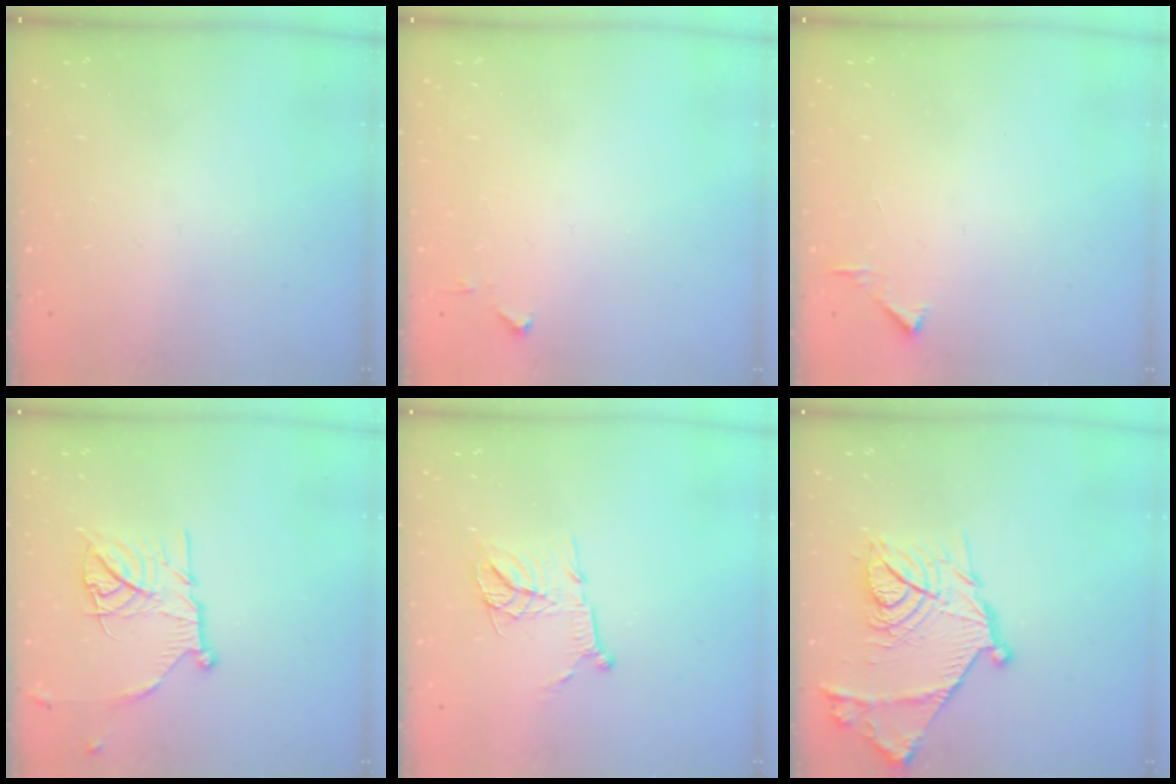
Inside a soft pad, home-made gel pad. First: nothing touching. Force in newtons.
{"total": 3.1, "press": 3.1, "slide": 0.5}
{"total": 2.8, "press": 2.8, "slide": 0.3}
{"total": 14.2, "press": 14.2, "slide": 1.2}
{"total": 13.9, "press": 13.9, "slide": 1.2}
{"total": 19.7, "press": 19.7, "slide": 1.1}